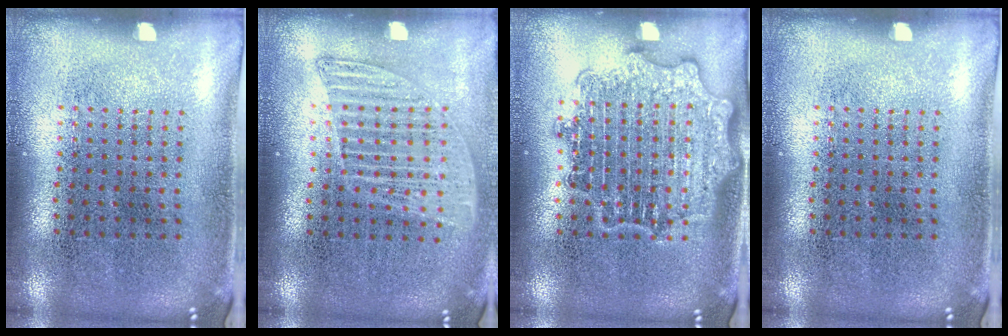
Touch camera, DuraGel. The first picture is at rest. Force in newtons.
{"total": 1.3, "press": 1.1, "slide": 0.6}
{"total": 3.0, "press": 3.0, "slide": 0.5}
{"total": 0.0}